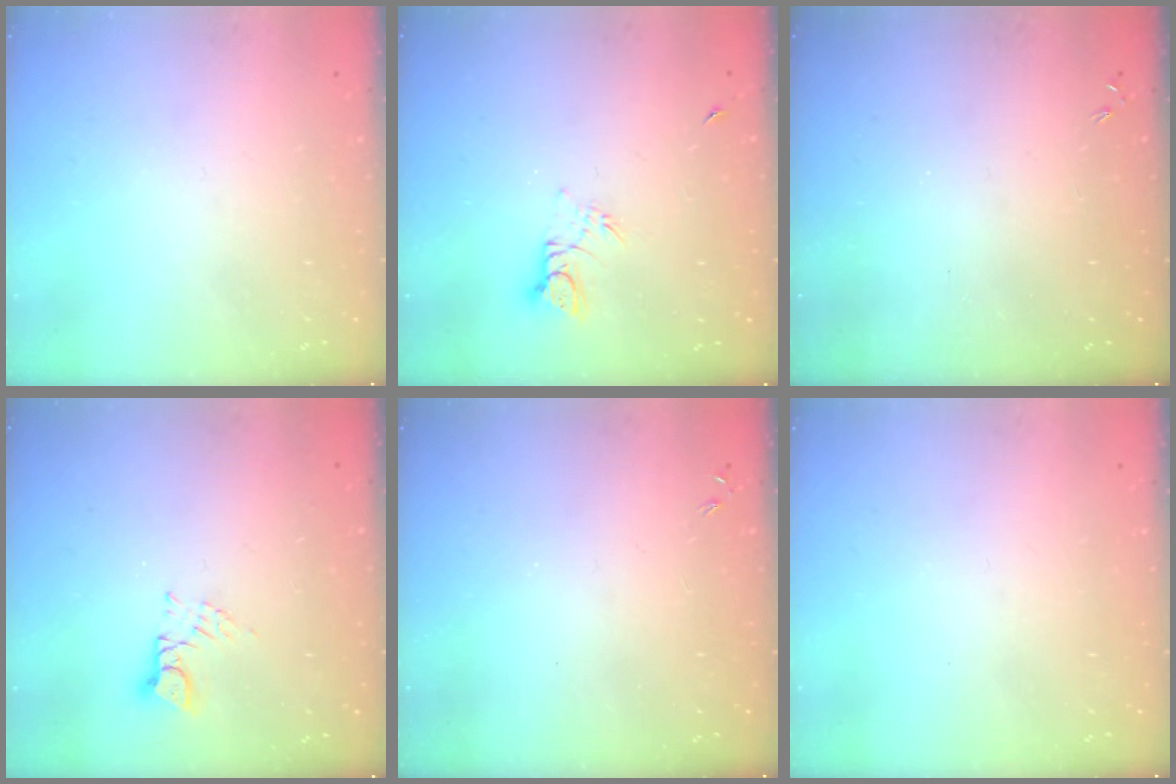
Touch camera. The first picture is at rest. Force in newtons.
{"total": 3.8, "press": 3.8, "slide": 0.4}
{"total": 0.0}
{"total": 2.8, "press": 2.8, "slide": 0.3}
{"total": 0.0}
{"total": 0.0}